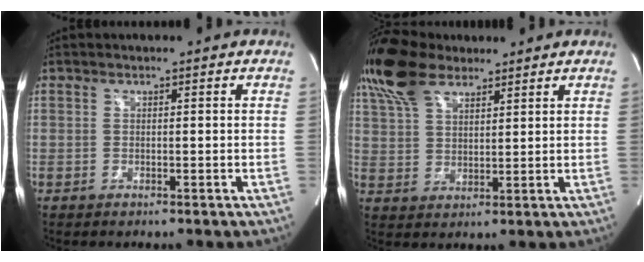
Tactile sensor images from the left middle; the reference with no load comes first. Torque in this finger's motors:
{"motor_torque": [1.10, -1.04, 0.15, 0.08]}